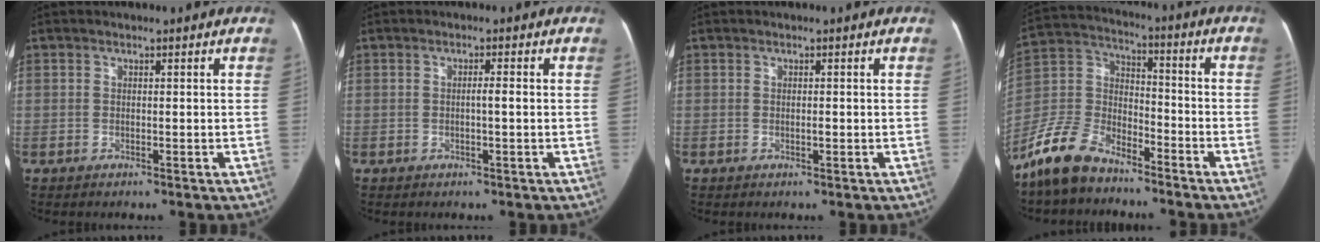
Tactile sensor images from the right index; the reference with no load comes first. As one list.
[{"total": 1.6, "force": [-0.2, 0.2, 1.5], "torque": [-0.026, 0.005, -0.005]}, {"total": 0.7, "force": [-0.2, 0.3, 0.6], "torque": [-0.010, 0.001, -0.005]}, {"total": 12.0, "force": [-9.6, 5.6, 4.7], "torque": [-0.116, 0.015, -0.190]}]